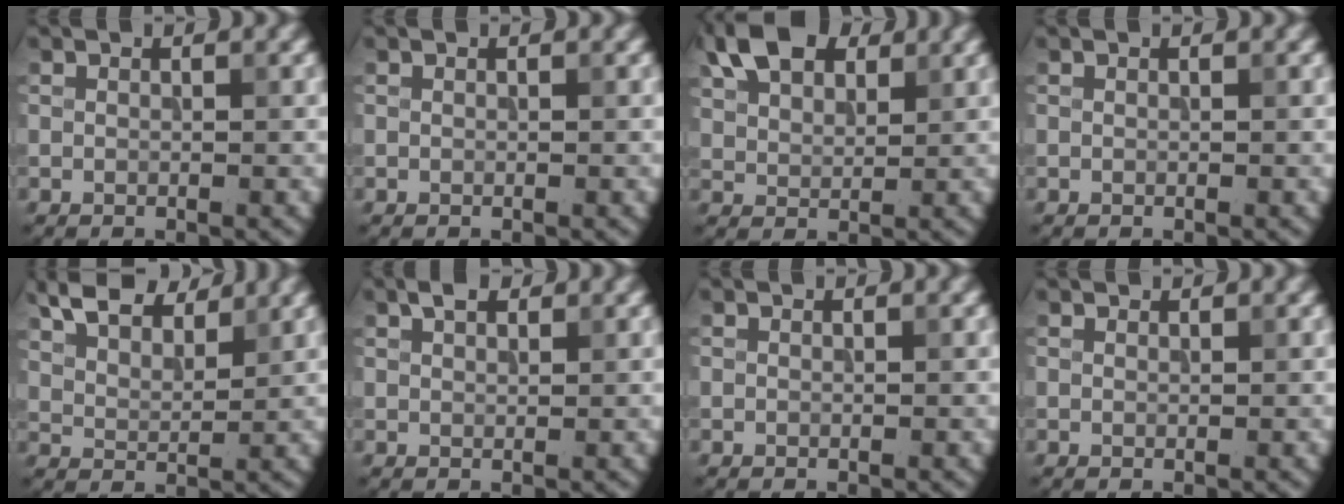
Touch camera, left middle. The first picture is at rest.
{"total": 0.0}
{"total": 6.4, "force": [3.8, 3.5, 3.7], "torque": [-0.081, 0.014, 0.069]}
{"total": 0.0}
{"total": 6.3, "force": [4.9, 2.4, 3.1], "torque": [-0.065, 0.015, 0.079]}
{"total": 1.5, "force": [1.1, 0.7, 0.8], "torque": [-0.015, 0.005, 0.020]}
{"total": 0.0}
{"total": 0.6, "force": [0.6, 0.1, 0.0], "torque": [0.000, -0.002, 0.008]}